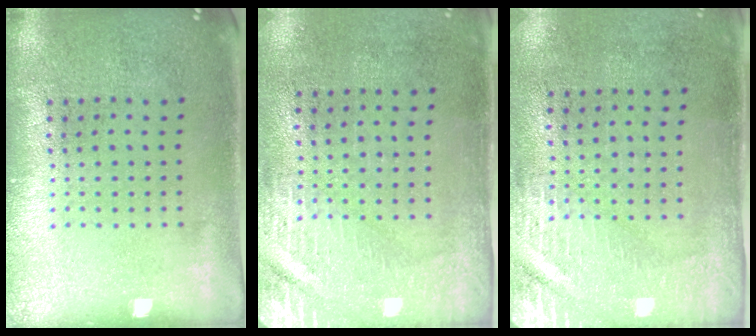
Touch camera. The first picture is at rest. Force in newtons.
{"total": 2.9, "press": 2.5, "slide": 1.5}
{"total": 2.9, "press": 2.5, "slide": 1.4}